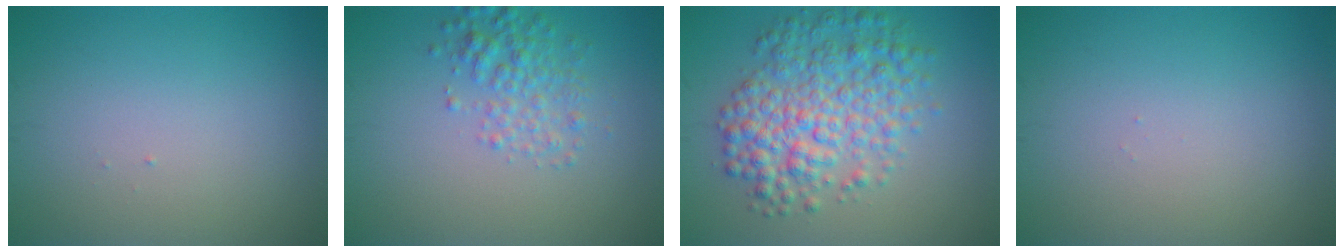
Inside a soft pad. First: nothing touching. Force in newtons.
{"total": 2.9, "press": 2.9, "slide": 0.0}
{"total": 6.7, "press": 6.7, "slide": 0.1}
{"total": 0.0}